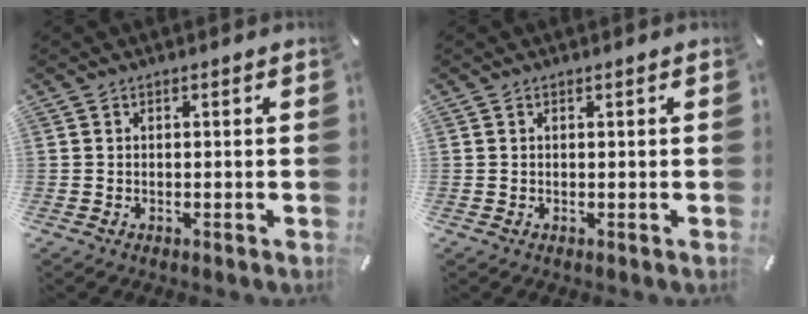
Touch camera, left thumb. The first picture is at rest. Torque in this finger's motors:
{"motor_torque": [0.01, -0.01, 0.00, 0.07, 0.00]}